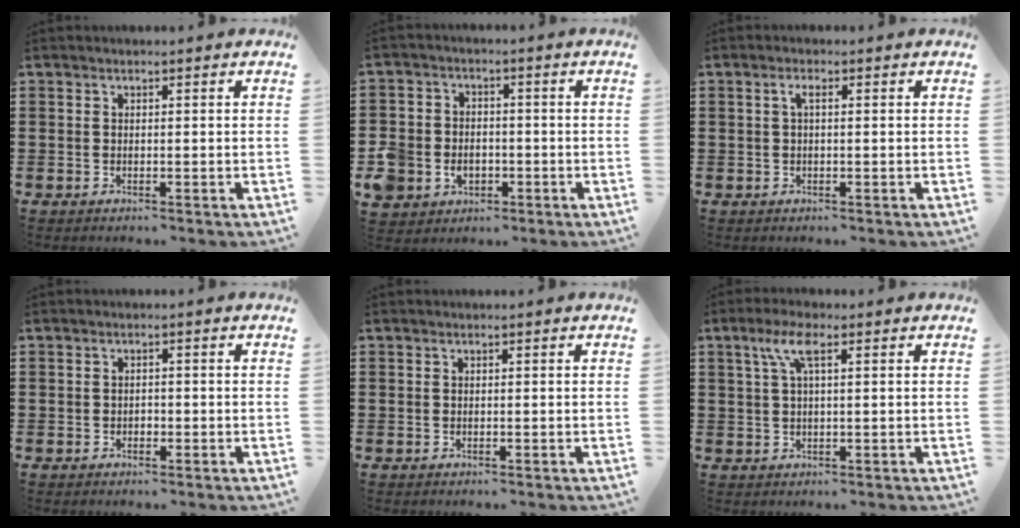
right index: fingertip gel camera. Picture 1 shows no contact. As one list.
[{"total": 5.6, "force": [-2.1, 4.9, 1.7], "torque": [-0.077, 0.004, -0.046]}, {"total": 1.5, "force": [0.1, 0.4, 1.5], "torque": [-0.037, -0.001, -0.001]}, {"total": 0.7, "force": [-0.4, 0.6, 0.3], "torque": [-0.007, -0.001, -0.007]}, {"total": 0.0}, {"total": 4.7, "force": [1.7, 1.1, 4.2], "torque": [-0.096, 0.006, 0.025]}]